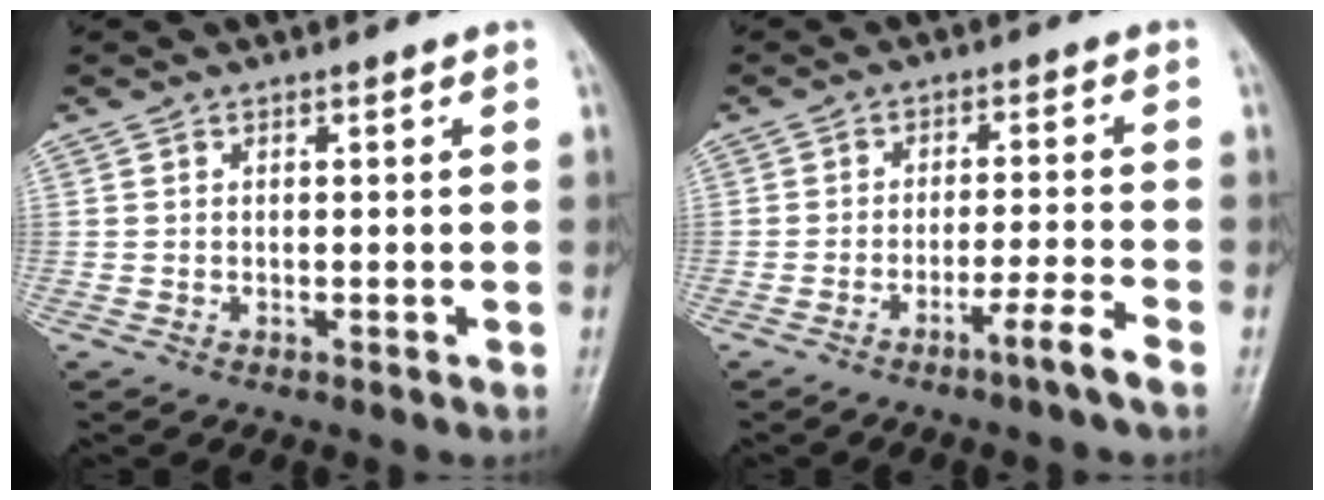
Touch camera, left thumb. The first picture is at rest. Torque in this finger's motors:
{"motor_torque": [-0.30, 0.36, -0.27, 0.24, 0.02]}